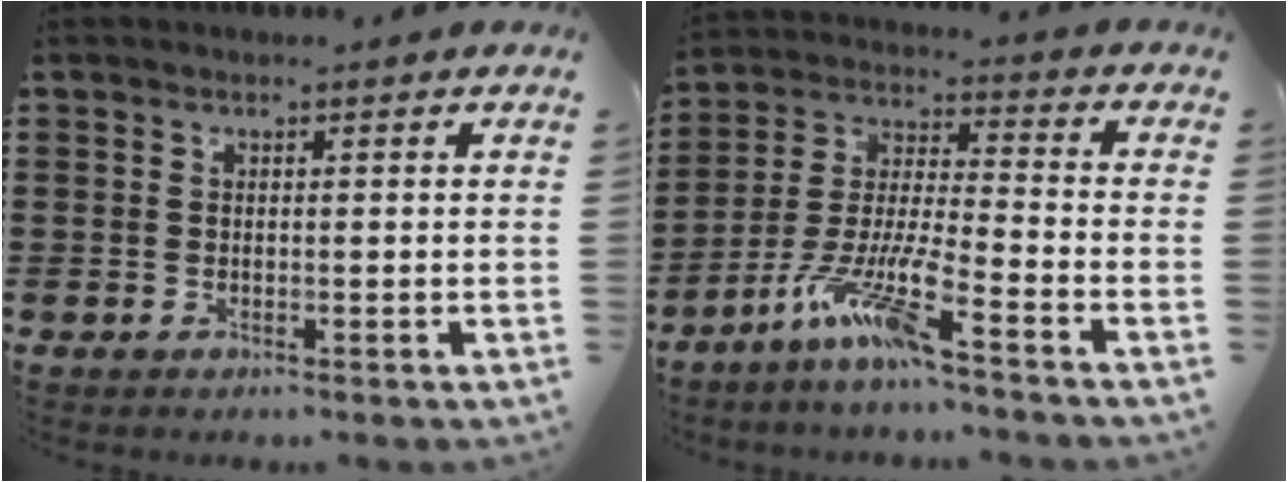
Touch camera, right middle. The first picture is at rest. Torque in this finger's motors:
{"motor_torque": [1.51, -0.63, 0.74, 0.21]}